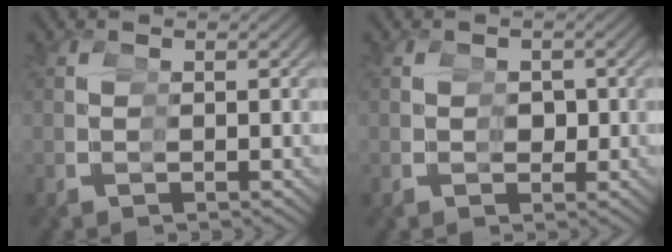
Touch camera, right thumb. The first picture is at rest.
{"total": 2.0, "force": [-0.1, 1.6, 1.2], "torque": [-0.017, -0.014, 0.004]}